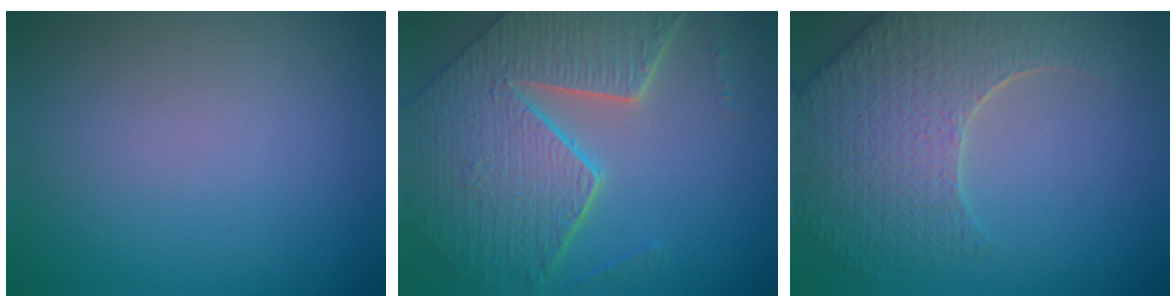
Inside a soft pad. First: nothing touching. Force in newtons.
{"total": 8.8, "press": 6.3, "slide": 6.2}
{"total": 6.6, "press": 5.4, "slide": 3.8}